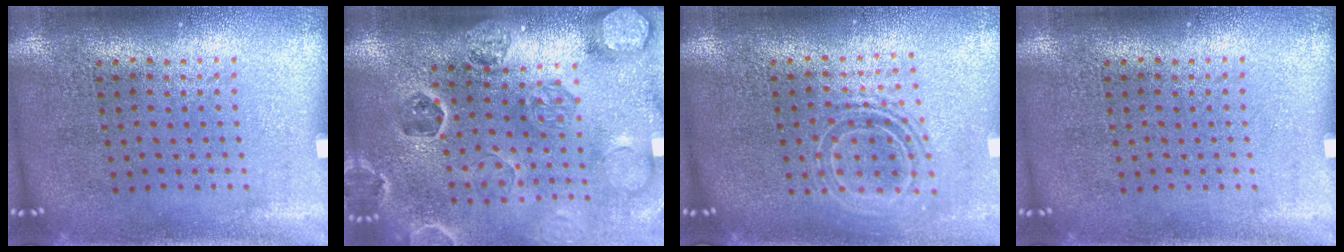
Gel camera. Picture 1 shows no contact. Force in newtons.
{"total": 2.7, "press": 2.7, "slide": 0.3}
{"total": 1.7, "press": 1.2, "slide": 1.1}
{"total": 0.0}